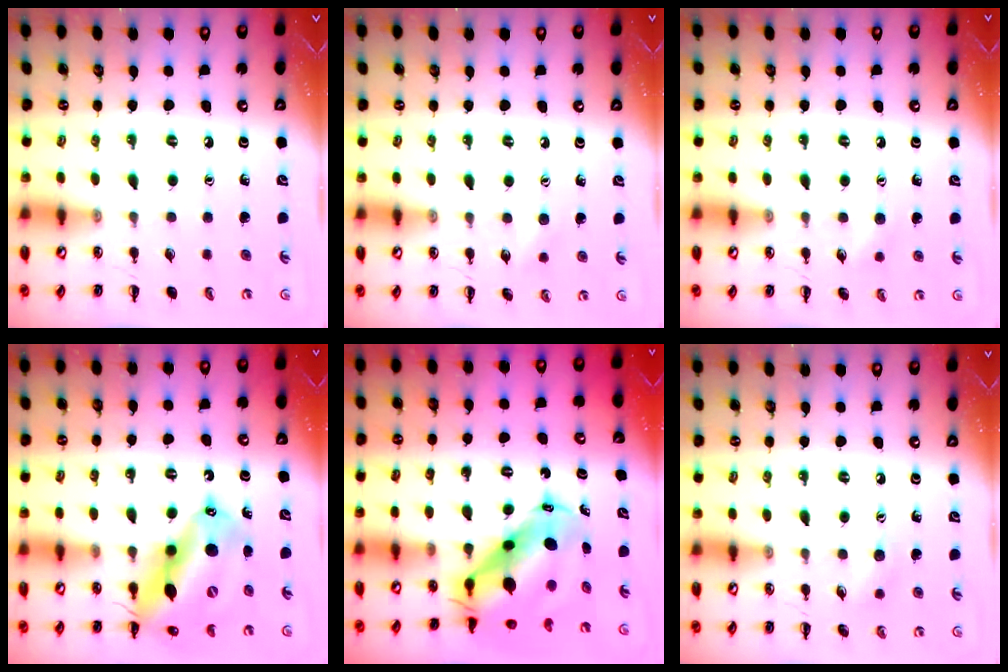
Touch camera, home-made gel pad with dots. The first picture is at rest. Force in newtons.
{"total": 4.6, "press": 4.5, "slide": 1.0}
{"total": 4.8, "press": 4.7, "slide": 1.2}
{"total": 18.1, "press": 17.3, "slide": 5.4}
{"total": 10.2, "press": 9.9, "slide": 2.5}
{"total": 6.0, "press": 5.8, "slide": 1.5}